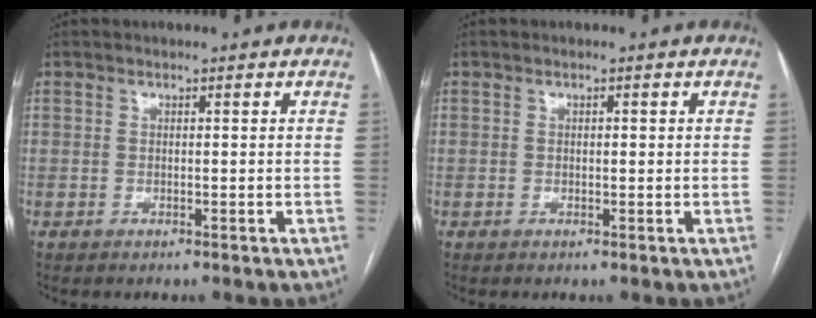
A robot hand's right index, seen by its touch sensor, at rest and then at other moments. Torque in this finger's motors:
{"motor_torque": [-0.34, 0.42, -0.05, -0.01]}